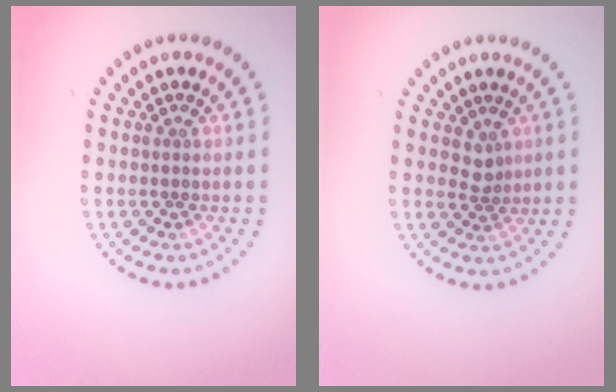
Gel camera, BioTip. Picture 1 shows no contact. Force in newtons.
{"total": 1.4, "press": 1.0, "slide": 0.9}